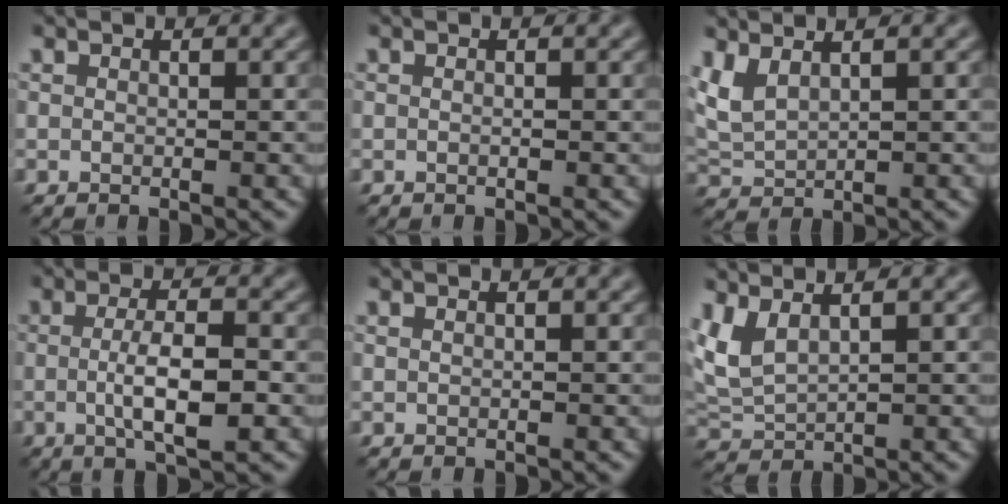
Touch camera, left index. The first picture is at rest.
{"total": 0.0}
{"total": 2.9, "force": [1.7, 1.2, 2.0], "torque": [-0.057, 0.008, 0.040]}
{"total": 4.8, "force": [-0.5, 1.2, 4.6], "torque": [-0.082, -0.002, -0.010]}
{"total": 0.0}
{"total": 3.4, "force": [1.8, 1.4, 2.5], "torque": [-0.068, 0.006, 0.044]}